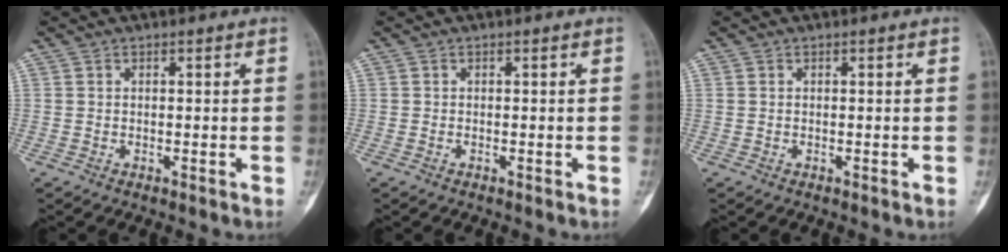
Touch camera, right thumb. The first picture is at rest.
{"total": 0.0}
{"total": 0.0}